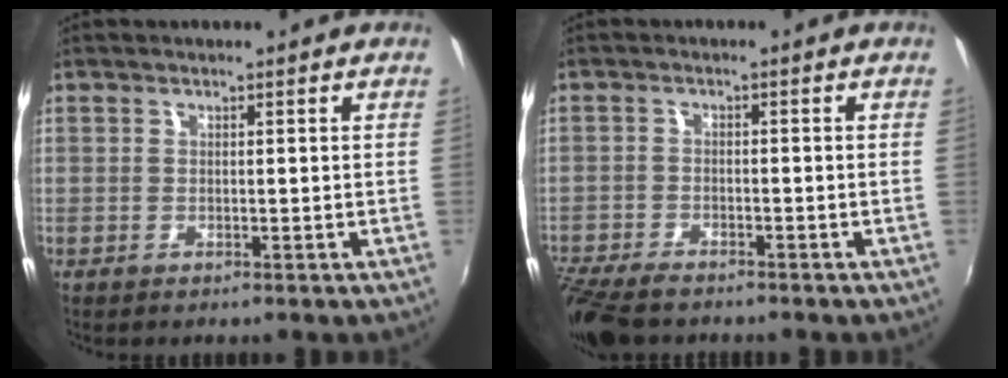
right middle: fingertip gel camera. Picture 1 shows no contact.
{"total": 9.7, "force": [-8.2, 2.9, 4.4], "torque": [-0.119, -0.035, -0.149]}